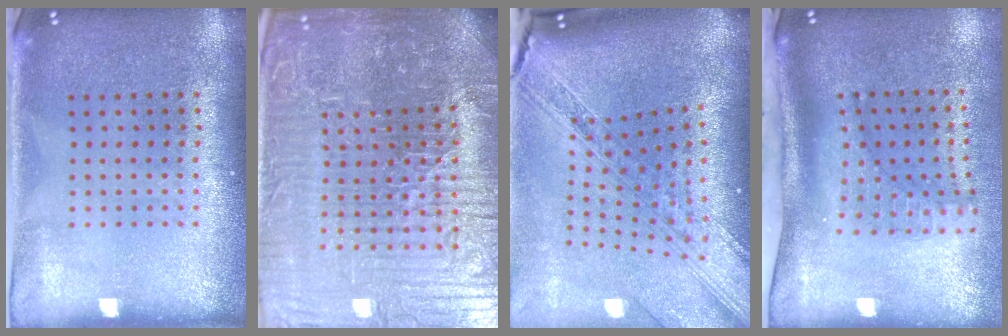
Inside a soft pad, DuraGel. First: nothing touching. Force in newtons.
{"total": 7.1, "press": 6.5, "slide": 2.9}
{"total": 3.4, "press": 2.6, "slide": 2.3}
{"total": 1.9, "press": 1.4, "slide": 1.3}